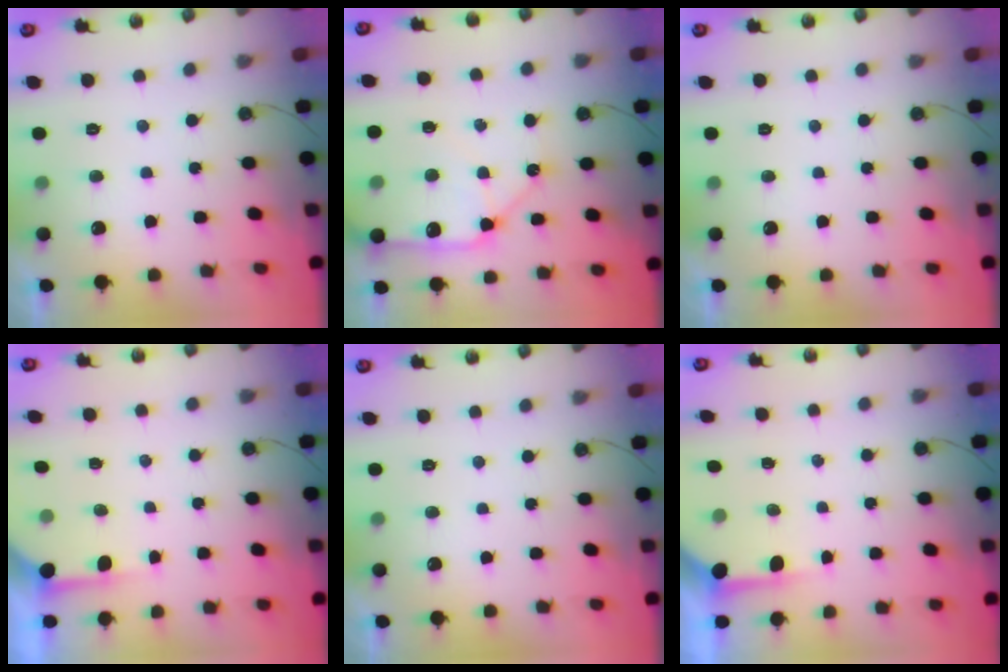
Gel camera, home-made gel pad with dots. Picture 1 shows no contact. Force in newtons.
{"total": 14.5, "press": 14.4, "slide": 2.1}
{"total": 0.0}
{"total": 3.7, "press": 3.7, "slide": 0.5}
{"total": 0.0}
{"total": 3.9, "press": 3.9, "slide": 0.4}